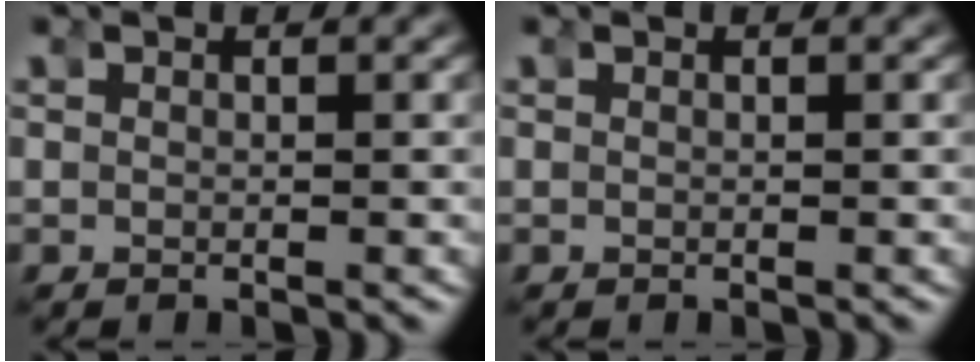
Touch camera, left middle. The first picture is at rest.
{"total": 0.0}